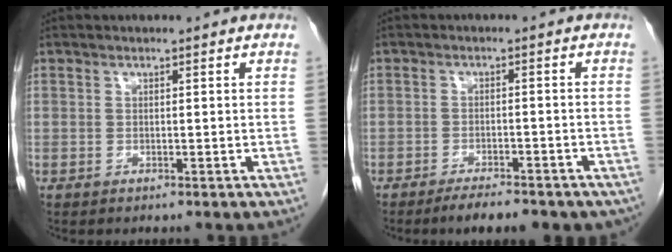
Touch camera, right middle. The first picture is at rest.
{"total": 8.0, "force": [-6.5, 2.4, 4.1], "torque": [-0.044, 0.000, -0.085]}